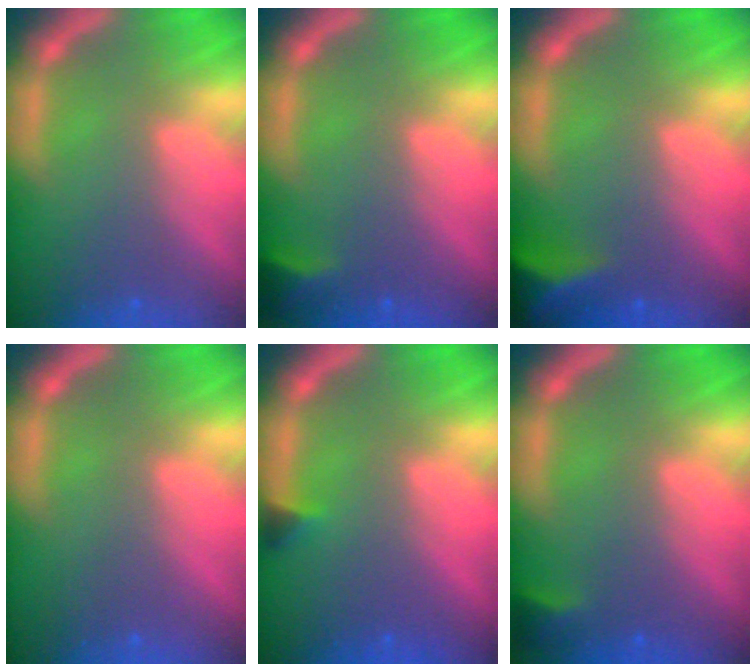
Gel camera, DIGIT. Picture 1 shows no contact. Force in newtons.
{"total": 1.9}
{"total": 5.0}
{"total": 0.0}
{"total": 0.9}
{"total": 1.4}